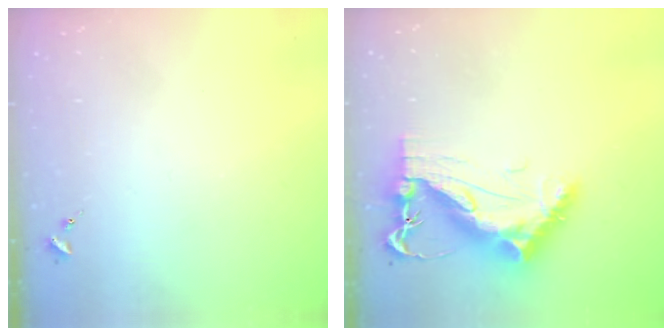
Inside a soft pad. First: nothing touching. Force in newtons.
{"total": 11.9, "press": 11.9, "slide": 1.0}